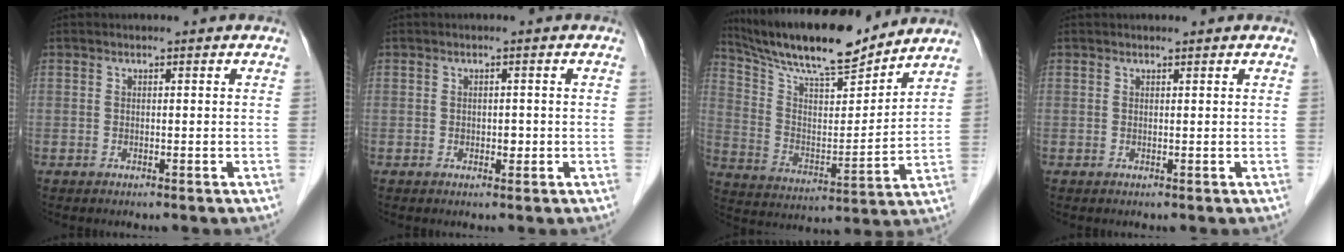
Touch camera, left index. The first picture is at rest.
{"total": 1.1, "force": [-0.1, 0.8, 0.8], "torque": [-0.011, 0.001, 0.000]}
{"total": 17.7, "force": [15.8, 2.2, 7.6], "torque": [-0.148, 0.002, 0.275]}
{"total": 1.0, "force": [0.9, 0.1, 0.4], "torque": [-0.007, 0.010, 0.016]}